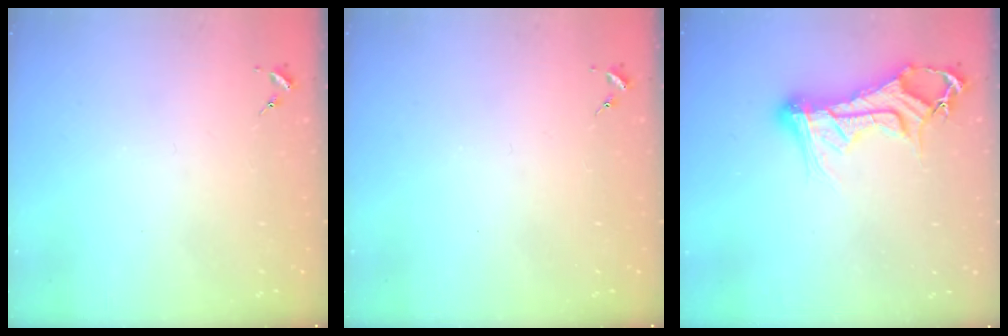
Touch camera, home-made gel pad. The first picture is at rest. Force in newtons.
{"total": 0.0}
{"total": 14.3, "press": 14.2, "slide": 1.4}